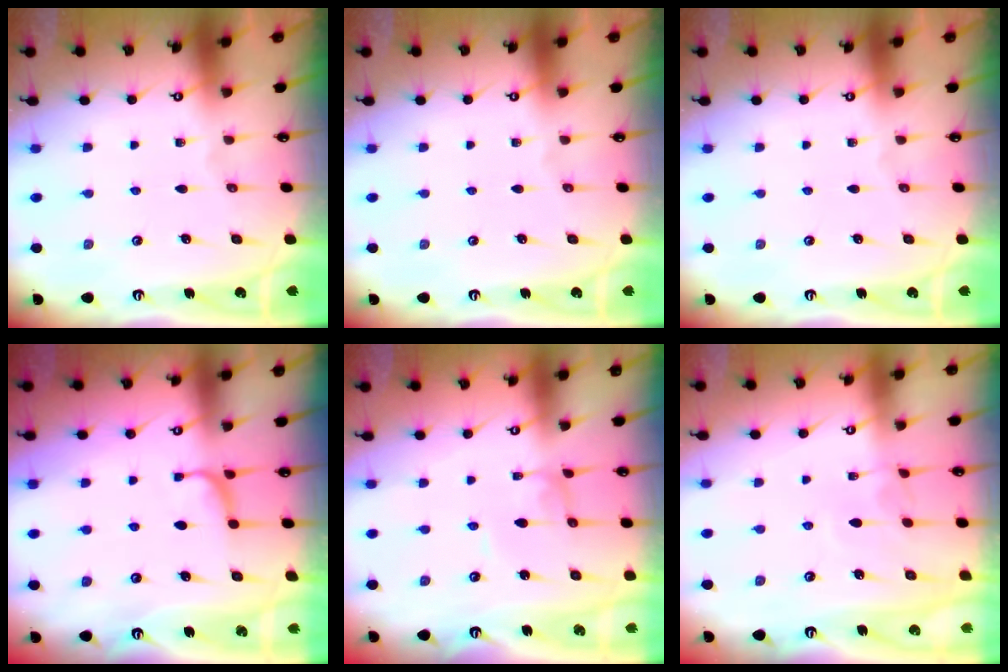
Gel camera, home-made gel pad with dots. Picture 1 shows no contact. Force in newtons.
{"total": 0.0}
{"total": 0.0}
{"total": 2.0, "press": 1.9, "slide": 0.4}
{"total": 2.2, "press": 2.2, "slide": 0.1}
{"total": 2.2, "press": 2.2, "slide": 0.4}